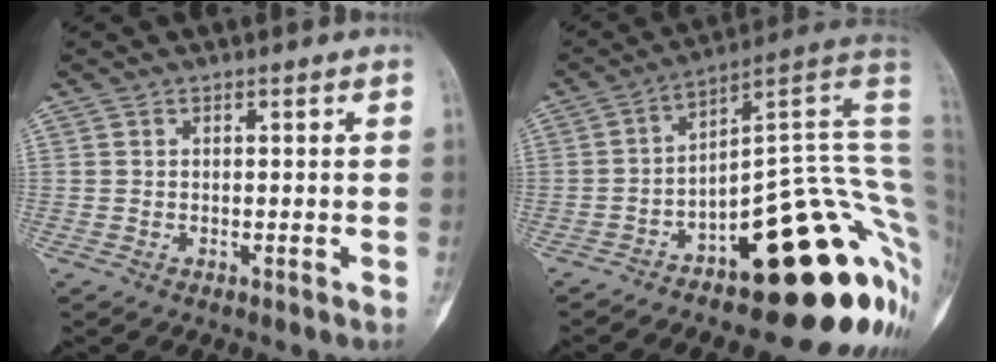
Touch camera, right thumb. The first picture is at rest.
{"total": 24.8, "force": [-5.8, 9.1, 22.3], "torque": [-0.176, 0.090, -0.069]}